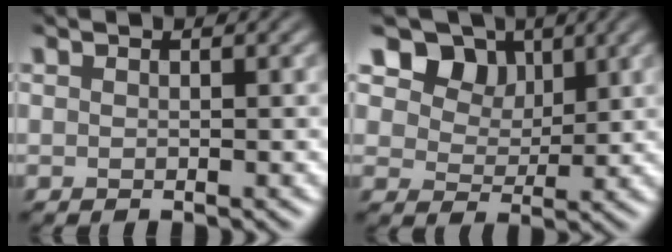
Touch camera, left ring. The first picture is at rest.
{"total": 7.7, "force": [3.7, 5.5, 3.8], "torque": [-0.068, -0.007, 0.058]}